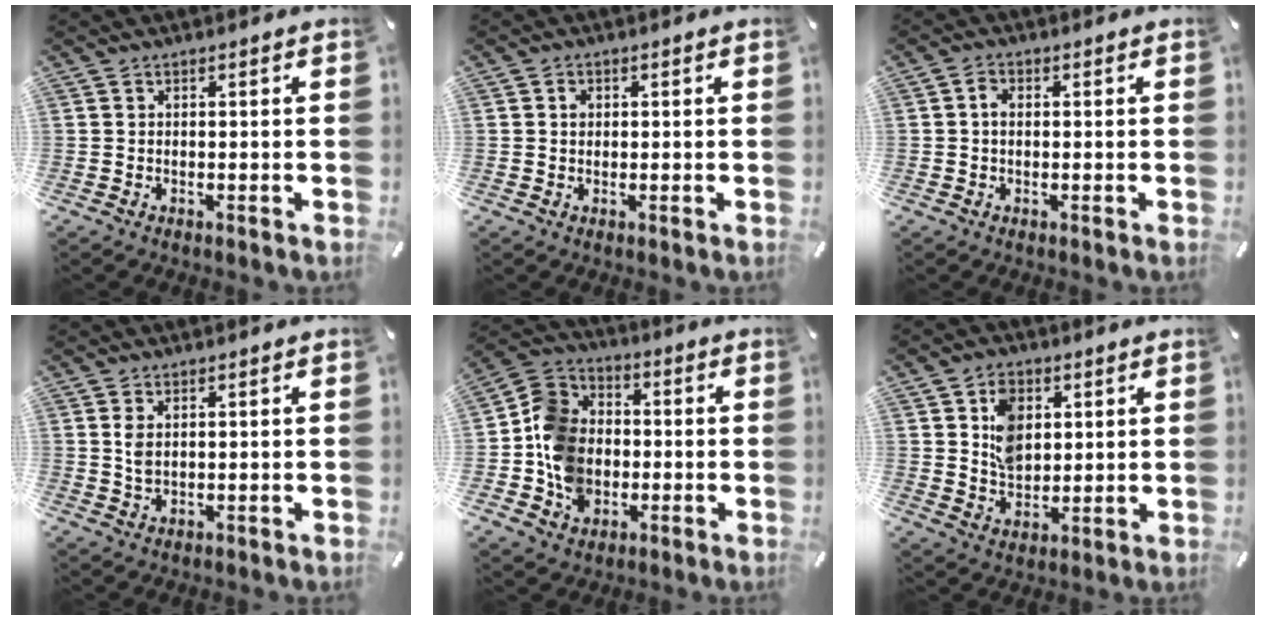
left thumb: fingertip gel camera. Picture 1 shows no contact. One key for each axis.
{"total": 1.4, "fx": 0.2, "fy": 1.2, "fz": 0.6, "tx": -0.006, "ty": 0.002, "tz": 0.002}
{"total": 1.9, "fx": 0.1, "fy": 1.4, "fz": 1.4, "tx": -0.029, "ty": 0.006, "tz": 0.000}
{"total": 2.7, "fx": 0.8, "fy": 1.3, "fz": 2.3, "tx": -0.065, "ty": -0.001, "tz": 0.007}
{"total": 13.3, "fx": -3.4, "fy": 11.3, "fz": 6.3, "tx": -0.142, "ty": 0.035, "tz": -0.056}
{"total": 8.4, "fx": 2.6, "fy": 6.7, "fz": 4.3, "tx": -0.069, "ty": 0.004, "tz": 0.046}